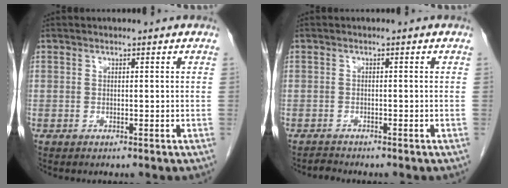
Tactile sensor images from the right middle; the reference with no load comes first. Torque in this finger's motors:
{"motor_torque": [-0.17, -0.11, -0.02, -0.01]}